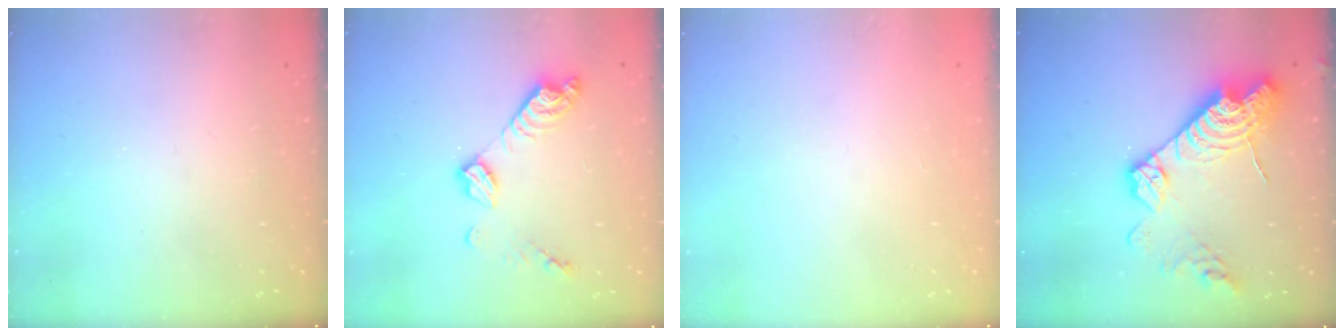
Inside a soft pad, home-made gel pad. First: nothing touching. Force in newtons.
{"total": 9.8, "press": 9.8, "slide": 0.6}
{"total": 0.0}
{"total": 18.2, "press": 18.1, "slide": 1.8}